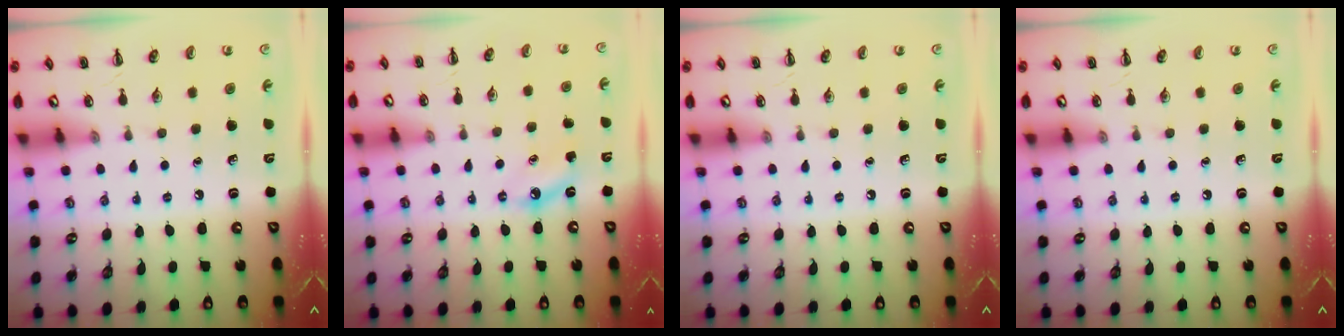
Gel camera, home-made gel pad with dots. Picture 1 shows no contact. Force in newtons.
{"total": 5.9, "press": 5.6, "slide": 1.9}
{"total": 0.0}
{"total": 0.0}